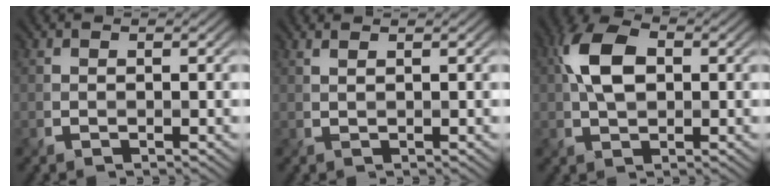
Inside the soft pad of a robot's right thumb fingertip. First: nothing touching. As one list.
[{"total": 1.3, "force": [0.8, 0.3, 1.0], "torque": [-0.013, 0.001, 0.008]}, {"total": 7.3, "force": [1.3, 4.4, 5.6], "torque": [-0.119, 0.013, 0.018]}]